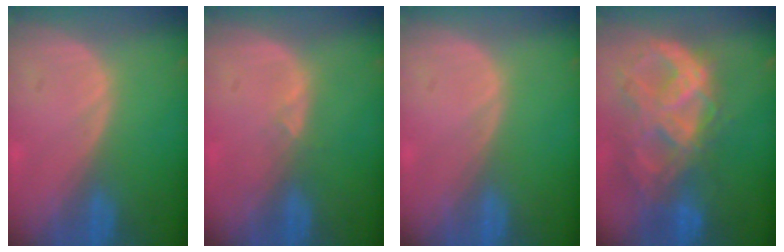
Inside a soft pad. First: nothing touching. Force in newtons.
{"total": 0.9, "press": 0.9, "slide": 0.3}
{"total": 0.0}
{"total": 10.9, "press": 9.3, "slide": 5.8}